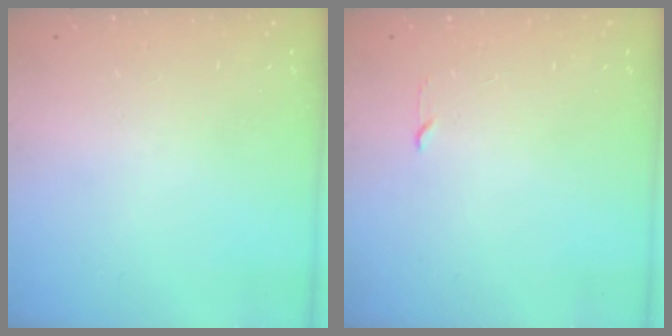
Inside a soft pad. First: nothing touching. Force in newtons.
{"total": 2.3, "press": 2.2, "slide": 0.3}